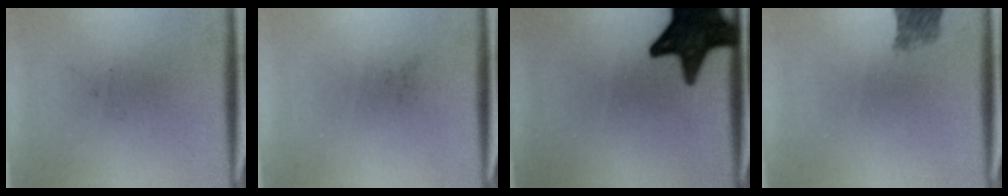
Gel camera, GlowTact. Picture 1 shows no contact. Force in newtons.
{"total": 0.0}
{"total": 16.6}
{"total": 2.7}